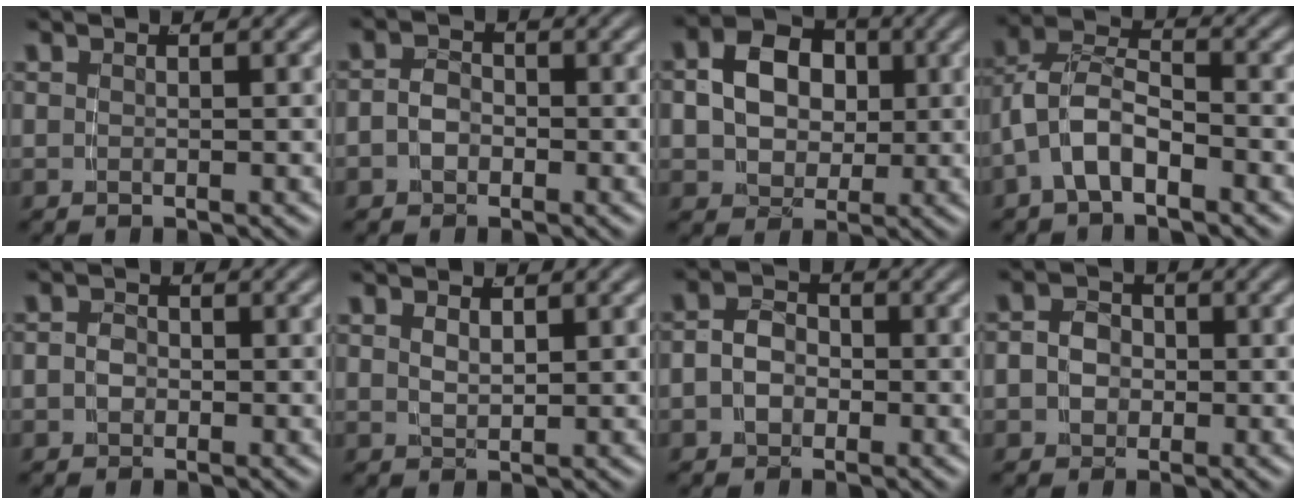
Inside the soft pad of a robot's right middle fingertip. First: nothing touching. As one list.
[{"total": 2.6, "force": [-1.0, 2.0, 1.2], "torque": [-0.034, -0.012, -0.015]}, {"total": 7.9, "force": [1.0, 6.6, 4.2], "torque": [-0.086, -0.018, 0.020]}, {"total": 6.2, "force": [-1.0, 5.0, 3.6], "torque": [-0.082, -0.017, -0.024]}, {"total": 1.8, "force": [-0.7, 1.6, 0.6], "torque": [-0.025, -0.014, -0.008]}, {"total": 1.3, "force": [0.6, 0.2, 1.1], "torque": [-0.020, -0.009, 0.023]}, {"total": 4.4, "force": [-0.9, 3.7, 2.2], "torque": [-0.051, -0.015, -0.016]}, {"total": 4.7, "force": [-0.5, 4.3, 1.9], "torque": [-0.052, -0.021, -0.008]}]